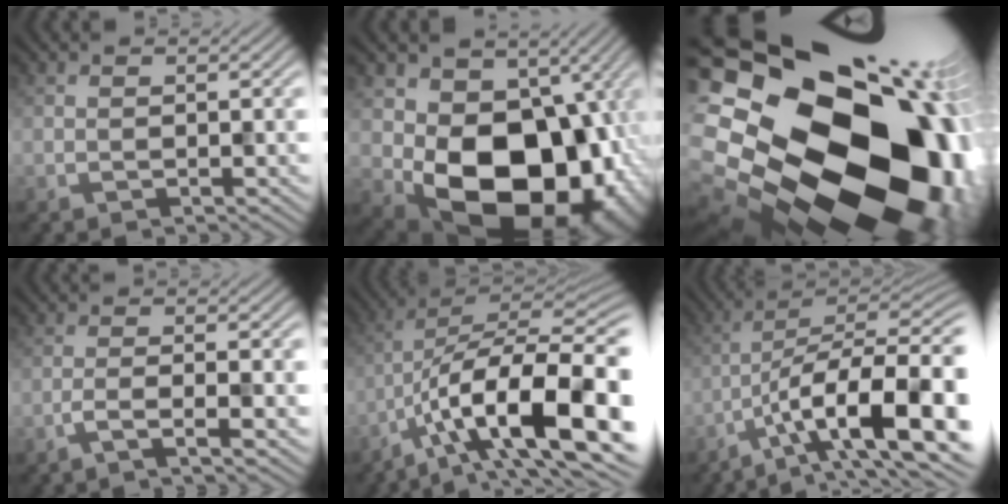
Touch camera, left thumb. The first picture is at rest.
{"total": 19.3, "force": [-2.7, 13.9, 13.1], "torque": [-0.179, -0.060, -0.013]}
{"total": 25.6, "force": [-1.9, 20.6, 15.0], "torque": [-0.286, -0.042, -0.086]}
{"total": 3.6, "force": [-1.8, 0.5, 3.1], "torque": [-0.047, 0.008, -0.050]}
{"total": 17.7, "force": [-7.0, 6.2, 15.0], "torque": [-0.235, -0.006, -0.115]}
{"total": 14.8, "force": [-6.1, 4.6, 12.6], "torque": [-0.199, 0.001, -0.099]}